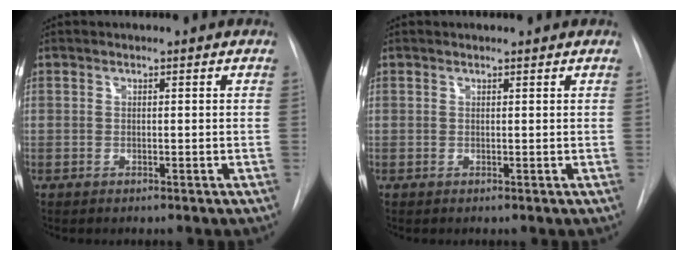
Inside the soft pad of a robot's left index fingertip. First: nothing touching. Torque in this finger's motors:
{"motor_torque": [0.20, -0.02, -0.18, 0.00]}